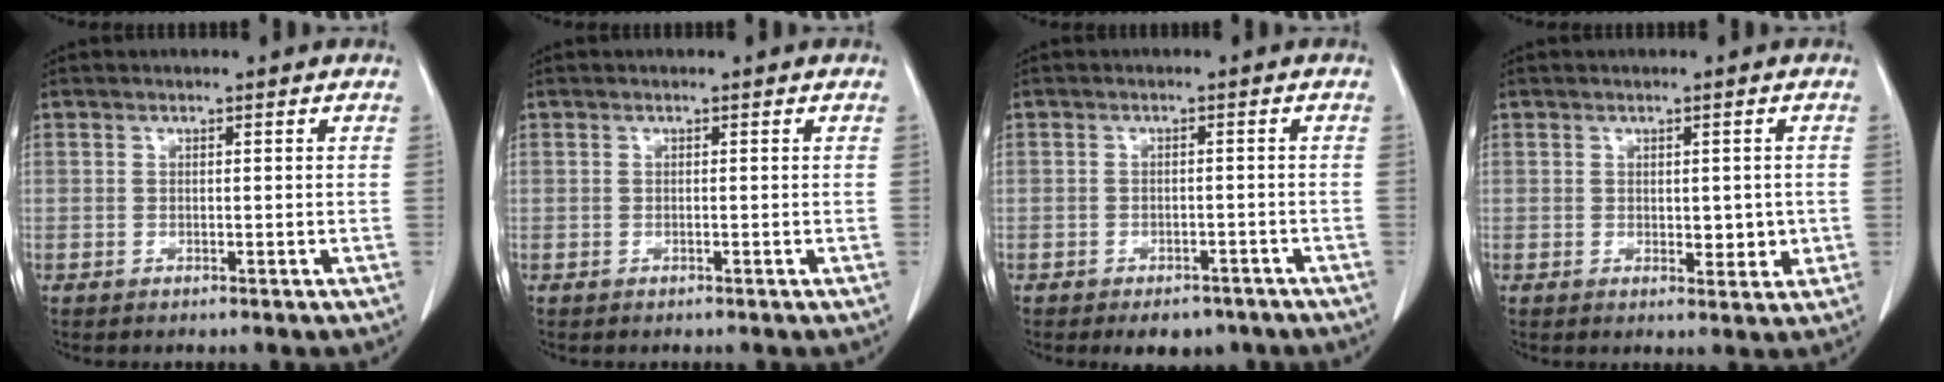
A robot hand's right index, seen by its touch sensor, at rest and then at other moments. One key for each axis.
{"total": 0.0}
{"total": 4.7, "fx": -3.6, "fy": 2.6, "fz": 1.4, "tx": -0.007, "ty": 0.007, "tz": -0.043}
{"total": 3.1, "fx": -0.1, "fy": 1.8, "fz": 2.5, "tx": -0.027, "ty": -0.003, "tz": 0.006}